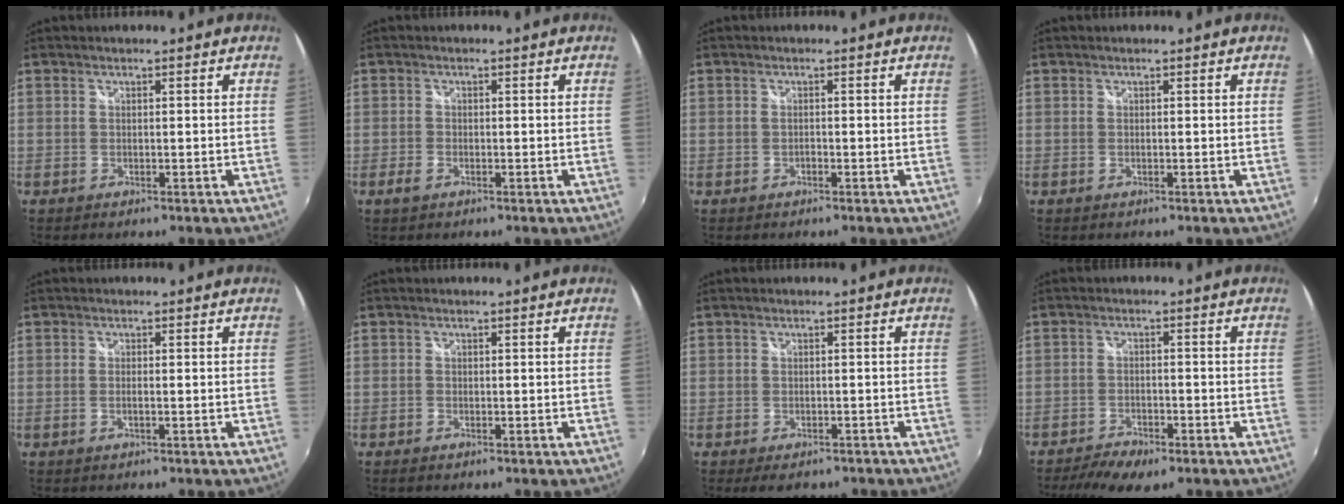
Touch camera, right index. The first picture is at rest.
{"total": 1.8, "force": [-1.1, 0.9, 1.0], "torque": [-0.022, -0.002, -0.021]}
{"total": 0.6, "force": [-0.5, 0.3, 0.1], "torque": [-0.003, -0.001, -0.010]}
{"total": 0.0}
{"total": 1.0, "force": [-0.4, 0.0, 0.9], "torque": [-0.018, 0.000, -0.009]}
{"total": 0.7, "force": [-0.6, 0.3, 0.2], "torque": [-0.007, -0.003, -0.013]}
{"total": 4.5, "force": [-3.1, 2.7, 2.0], "torque": [-0.030, -0.006, -0.038]}
{"total": 7.7, "force": [-5.8, 2.6, 4.2], "torque": [-0.106, -0.018, -0.101]}